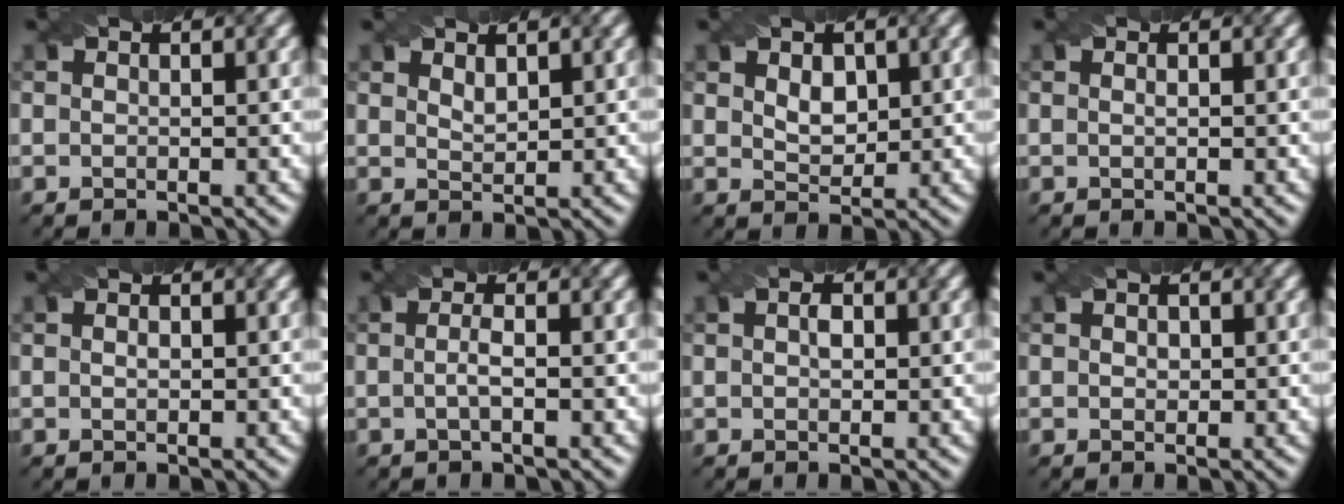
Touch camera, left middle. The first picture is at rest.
{"total": 1.3, "force": [1.0, 0.4, 0.6], "torque": [-0.015, -0.002, 0.022]}
{"total": 2.5, "force": [1.0, 1.7, 1.6], "torque": [-0.027, 0.000, 0.018]}
{"total": 0.0}
{"total": 0.5, "force": [0.0, 0.3, 0.4], "torque": [-0.010, 0.002, 0.001]}
{"total": 1.5, "force": [-0.2, 0.3, 1.4], "torque": [-0.029, 0.001, -0.005]}
{"total": 1.2, "force": [0.2, 0.7, 1.0], "torque": [-0.017, 0.005, 0.002]}
{"total": 0.7, "force": [0.1, 0.6, 0.4], "torque": [-0.007, -0.001, 0.002]}